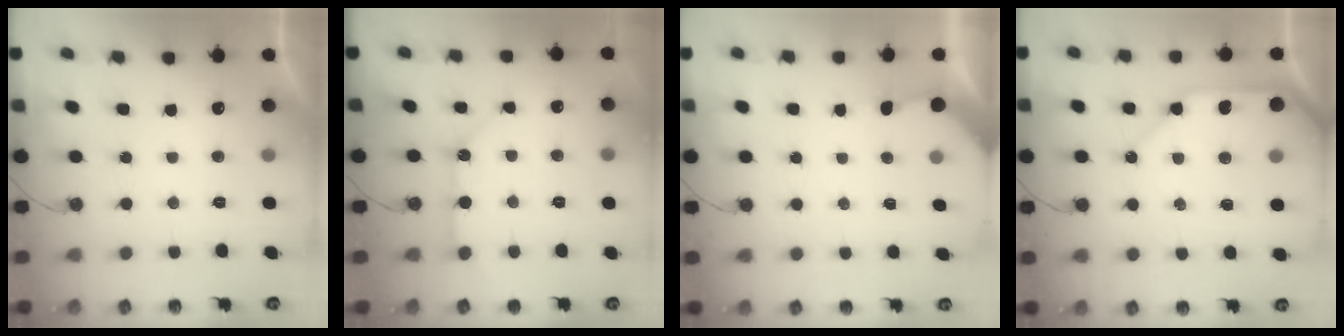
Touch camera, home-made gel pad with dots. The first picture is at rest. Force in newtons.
{"total": 9.8, "press": 9.8, "slide": 1.1}
{"total": 2.4, "press": 2.3, "slide": 0.3}
{"total": 12.0, "press": 11.8, "slide": 1.6}